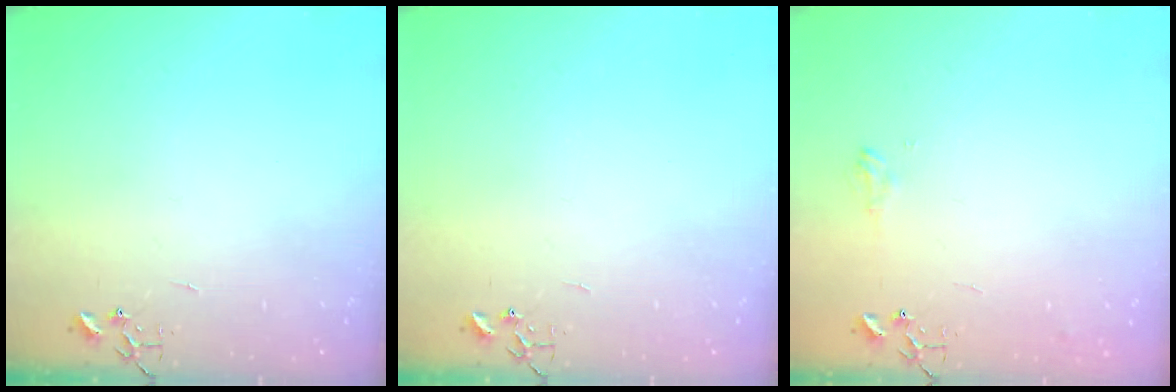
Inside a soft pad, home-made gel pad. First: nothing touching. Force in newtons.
{"total": 0.0}
{"total": 5.8, "press": 5.7, "slide": 0.7}